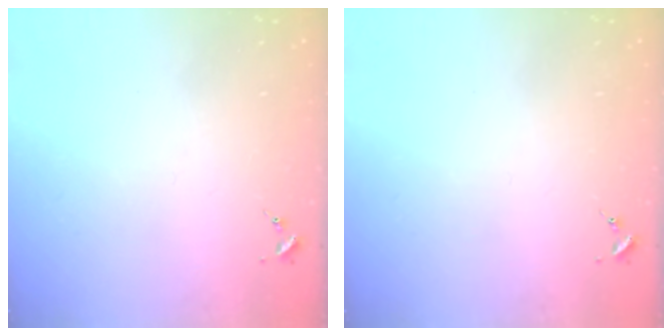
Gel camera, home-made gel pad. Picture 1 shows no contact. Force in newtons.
{"total": 0.0}